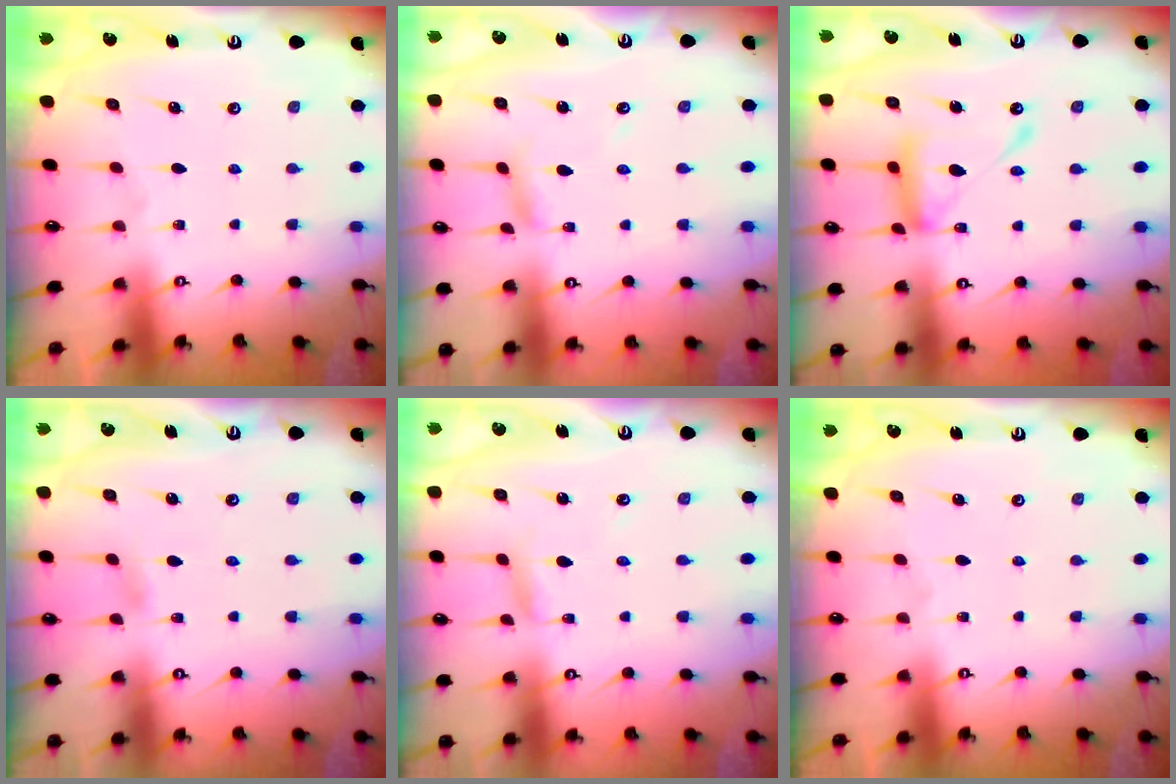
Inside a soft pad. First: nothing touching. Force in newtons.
{"total": 4.8, "press": 4.8, "slide": 0.4}
{"total": 14.8, "press": 14.8, "slide": 1.3}
{"total": 4.4, "press": 4.4, "slide": 0.4}
{"total": 2.2, "press": 2.2, "slide": 0.1}
{"total": 0.0}